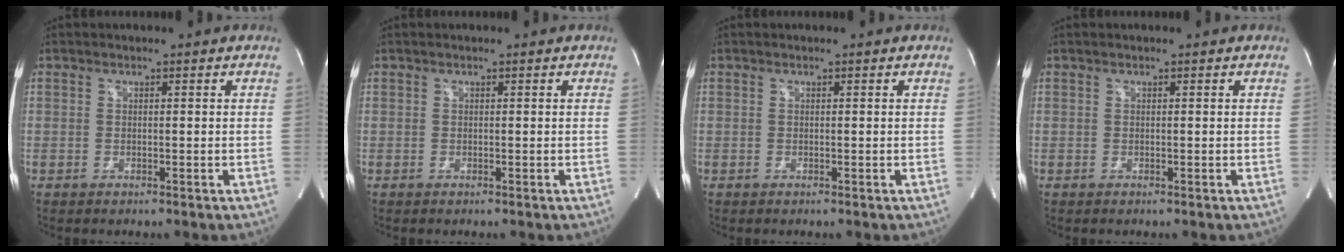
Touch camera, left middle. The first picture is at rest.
{"total": 0.0}
{"total": 0.0}
{"total": 0.0}